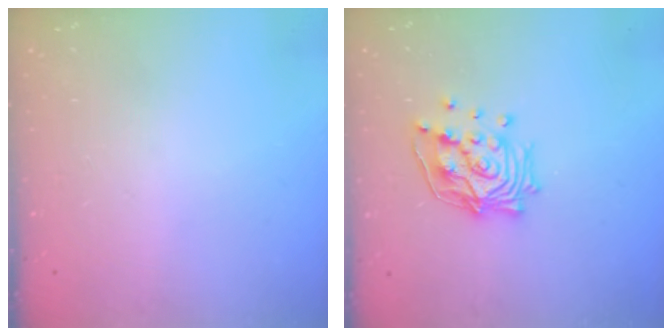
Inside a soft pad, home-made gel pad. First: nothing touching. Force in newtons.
{"total": 15.4, "press": 15.2, "slide": 1.9}